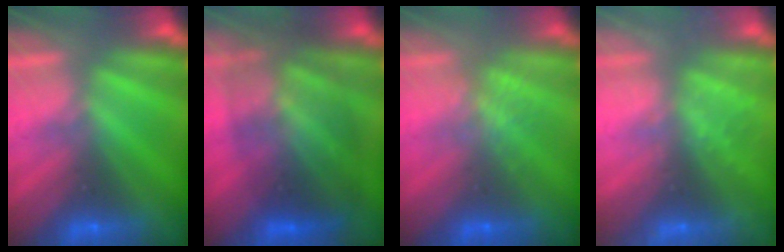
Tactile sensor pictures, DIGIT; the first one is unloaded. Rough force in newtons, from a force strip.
{"total": 7.9}
{"total": 1.0}
{"total": 2.4}